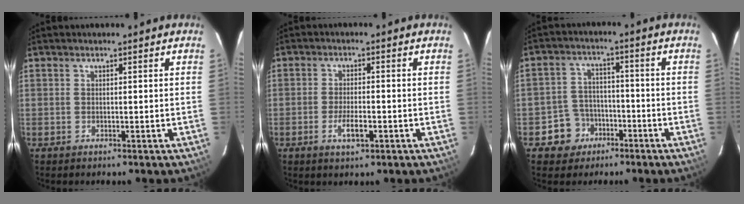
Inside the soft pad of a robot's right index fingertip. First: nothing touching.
{"total": 4.4, "force": [-1.9, 1.4, 3.8], "torque": [-0.077, -0.006, -0.032]}
{"total": 6.9, "force": [-3.8, 5.8, 0.7], "torque": [-0.034, 0.030, -0.052]}